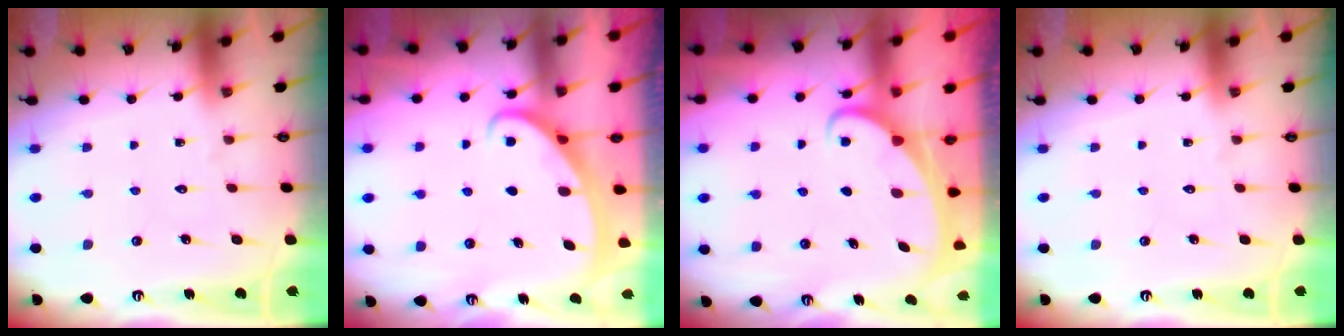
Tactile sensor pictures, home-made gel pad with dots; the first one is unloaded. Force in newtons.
{"total": 2.6, "press": 2.6, "slide": 0.4}
{"total": 2.0, "press": 2.0, "slide": 0.3}
{"total": 0.0}